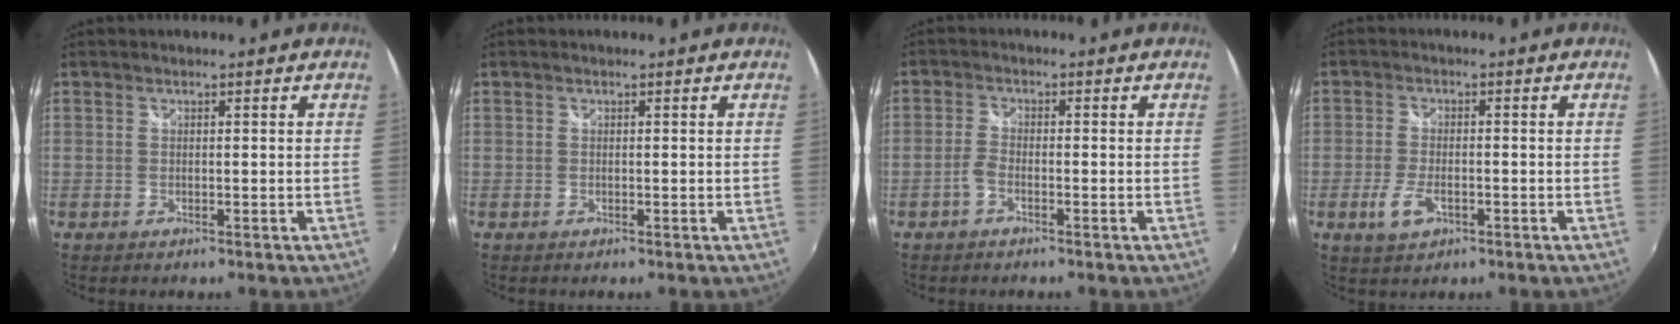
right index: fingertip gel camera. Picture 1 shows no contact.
{"total": 0.0}
{"total": 2.2, "force": [-1.3, 0.7, 1.6], "torque": [-0.046, 0.003, -0.032]}
{"total": 4.9, "force": [-2.0, 2.4, 3.8], "torque": [-0.090, -0.007, -0.038]}